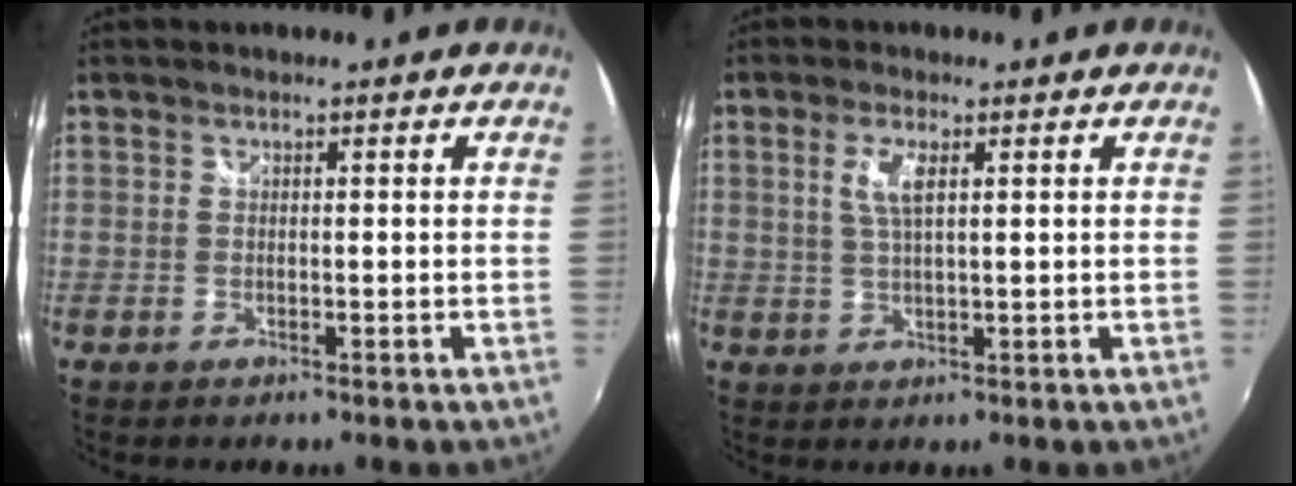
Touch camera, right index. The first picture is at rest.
{"total": 4.1, "force": [1.4, 1.1, 3.7], "torque": [-0.074, 0.000, 0.027]}